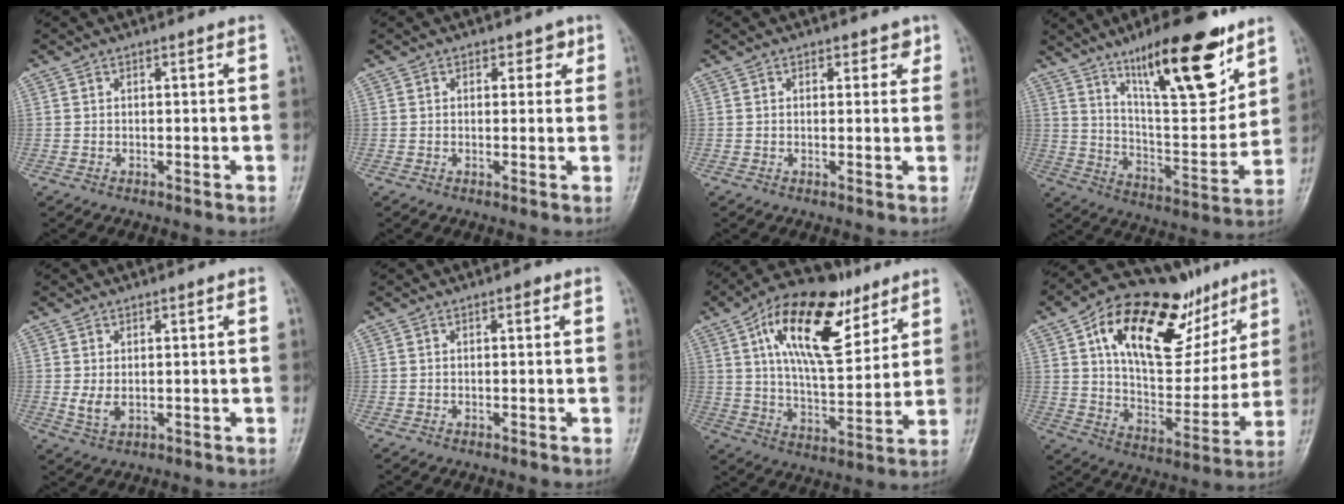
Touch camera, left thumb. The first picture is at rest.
{"total": 2.7, "force": [1.3, 2.1, 1.3], "torque": [0.011, -0.003, 0.011]}
{"total": 2.6, "force": [1.4, 1.8, 1.1], "torque": [0.011, -0.005, 0.014]}
{"total": 21.1, "force": [13.2, 6.1, 15.3], "torque": [-0.203, -0.071, 0.221]}
{"total": 3.1, "force": [0.2, 2.0, 2.3], "torque": [-0.045, -0.009, 0.010]}
{"total": 0.6, "force": [0.2, 0.4, 0.4], "torque": [0.000, 0.002, -0.002]}
{"total": 21.1, "force": [10.1, 9.9, 15.7], "torque": [-0.225, -0.029, 0.171]}
{"total": 28.1, "force": [14.4, 14.4, 19.4], "torque": [-0.258, -0.015, 0.238]}